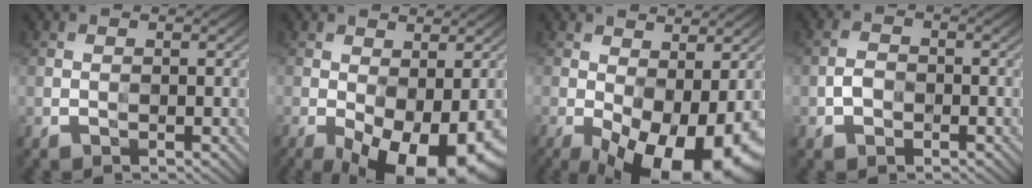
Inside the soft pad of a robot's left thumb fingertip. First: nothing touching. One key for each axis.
{"total": 12.7, "fx": -5.2, "fy": 5.5, "fz": 10.2, "tx": -0.167, "ty": -0.030, "tz": -0.067}
{"total": 15.0, "fx": -5.1, "fy": 6.9, "fz": 12.4, "tx": -0.204, "ty": -0.019, "tz": -0.062}
{"total": 2.1, "fx": -0.9, "fy": 1.6, "fz": 1.1, "tx": -0.023, "ty": 0.003, "tz": -0.022}